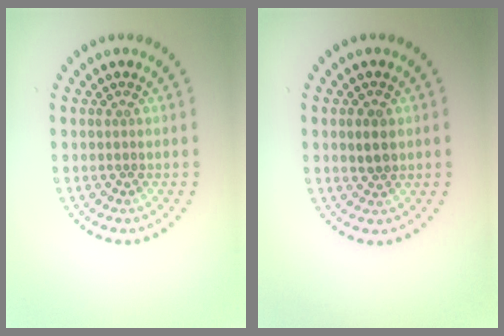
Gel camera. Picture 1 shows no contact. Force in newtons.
{"total": 1.9, "press": 1.8, "slide": 0.4}